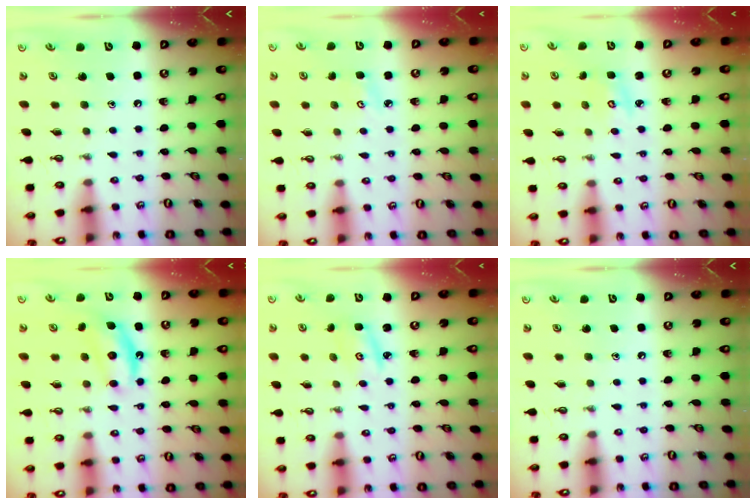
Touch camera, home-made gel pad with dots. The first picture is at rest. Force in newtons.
{"total": 3.7, "press": 3.7, "slide": 0.5}
{"total": 3.2, "press": 3.2, "slide": 0.3}
{"total": 6.9, "press": 6.9, "slide": 0.8}
{"total": 2.6, "press": 2.6, "slide": 0.2}
{"total": 0.0}